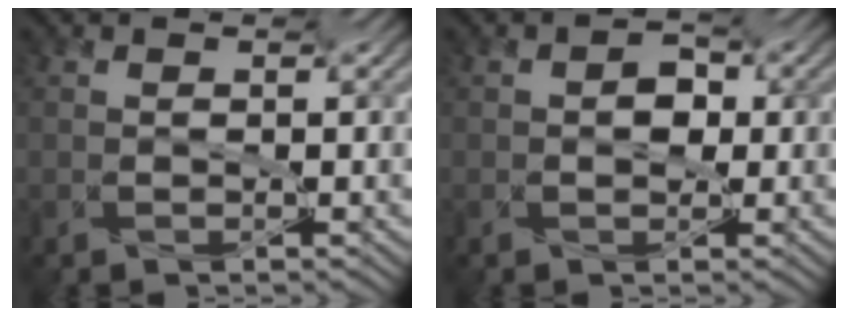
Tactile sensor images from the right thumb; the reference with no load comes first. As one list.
[{"total": 2.0, "force": [-0.3, 1.3, 1.5], "torque": [-0.013, 0.005, -0.010]}]